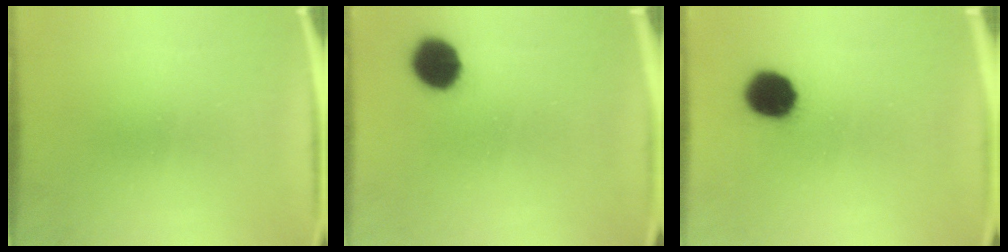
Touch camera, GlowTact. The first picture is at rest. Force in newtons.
{"total": 8.7}
{"total": 10.5}